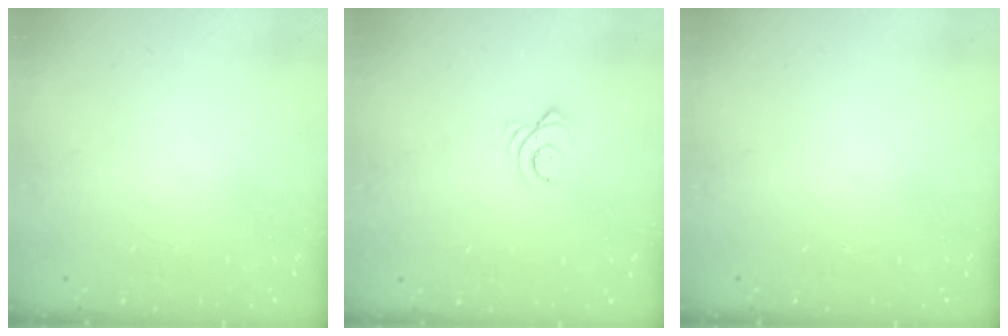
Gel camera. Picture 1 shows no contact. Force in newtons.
{"total": 3.3, "press": 3.3, "slide": 0.4}
{"total": 0.0}